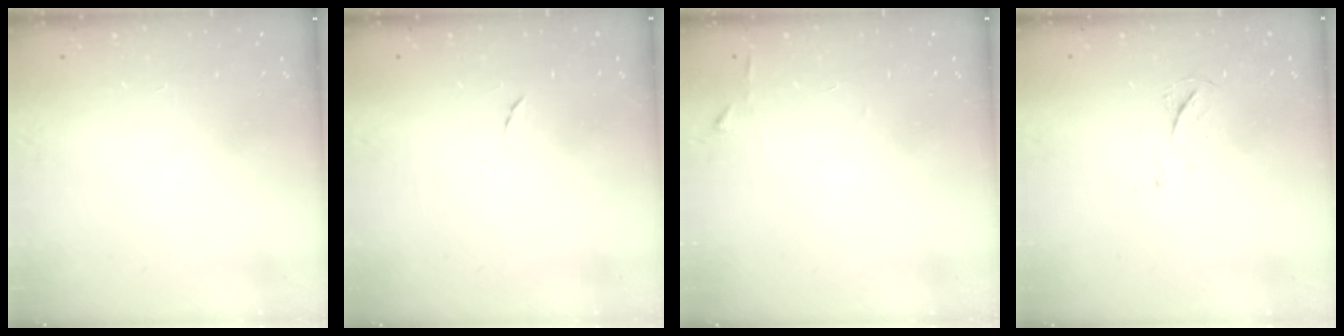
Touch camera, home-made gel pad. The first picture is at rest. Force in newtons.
{"total": 4.5, "press": 4.5, "slide": 0.5}
{"total": 2.9, "press": 2.9, "slide": 0.3}
{"total": 5.6, "press": 5.6, "slide": 0.8}